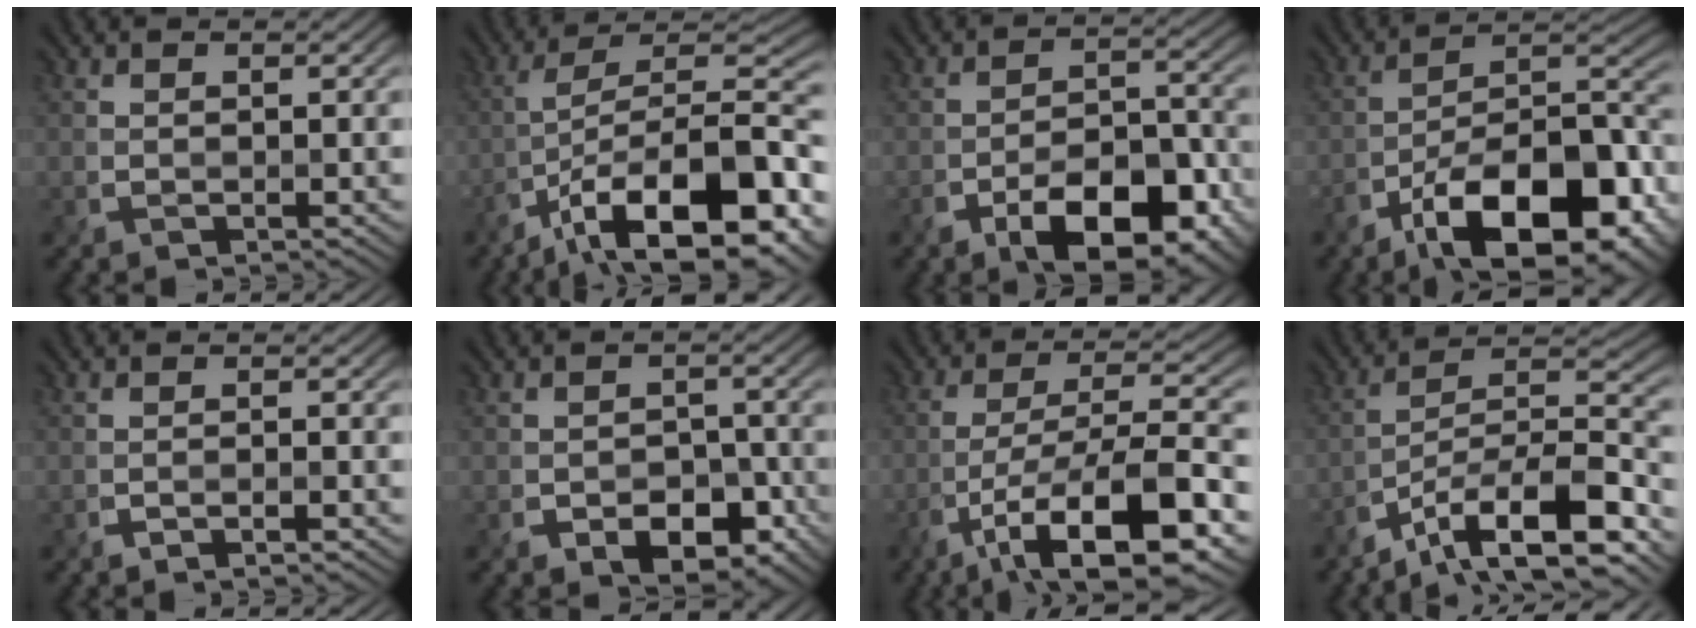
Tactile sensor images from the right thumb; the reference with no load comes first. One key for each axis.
{"total": 15.7, "fx": -7.5, "fy": 5.8, "fz": 12.5, "tx": -0.204, "ty": -0.008, "tz": -0.130}
{"total": 10.2, "fx": -5.4, "fy": 4.6, "fz": 7.4, "tx": -0.117, "ty": -0.005, "tz": -0.088}
{"total": 17.5, "fx": -10.0, "fy": 7.2, "fz": 12.4, "tx": -0.180, "ty": -0.011, "tz": -0.169}
{"total": 1.3, "fx": -0.6, "fy": 0.3, "fz": 1.1, "tx": -0.014, "ty": 0.003, "tz": -0.016}
{"total": 5.6, "fx": -2.8, "fy": 3.5, "fz": 3.3, "tx": -0.049, "ty": -0.016, "tz": -0.039}
{"total": 13.9, "fx": -6.6, "fy": 4.5, "fz": 11.4, "tx": -0.206, "ty": -0.009, "tz": -0.109}
{"total": 14.4, "fx": -9.7, "fy": 4.2, "fz": 9.8, "tx": -0.166, "ty": -0.002, "tz": -0.173}